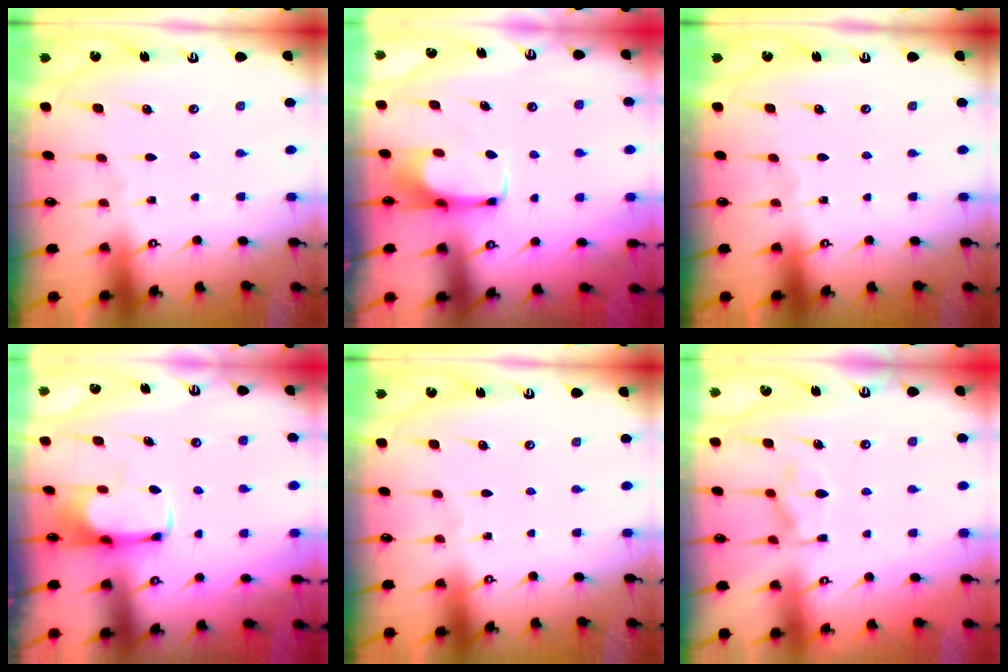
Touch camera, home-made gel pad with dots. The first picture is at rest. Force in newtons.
{"total": 0.6, "press": 0.5, "slide": 0.2}
{"total": 0.0}
{"total": 1.7, "press": 1.7, "slide": 0.5}
{"total": 0.0}
{"total": 2.6, "press": 2.1, "slide": 1.5}